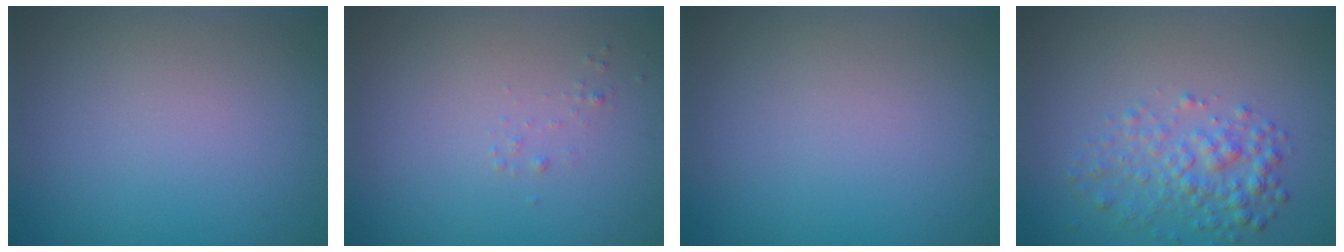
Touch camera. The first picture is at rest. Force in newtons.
{"total": 0.5, "press": 0.5, "slide": 0.0}
{"total": 0.0}
{"total": 3.2, "press": 3.2, "slide": 0.1}